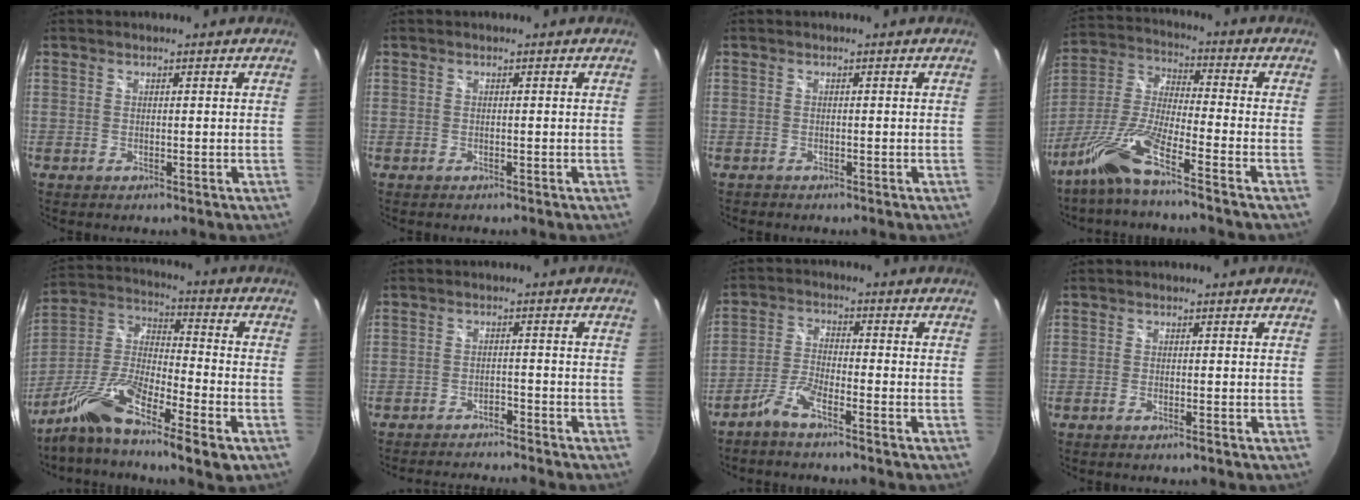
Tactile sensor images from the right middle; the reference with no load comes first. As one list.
[{"total": 0.5, "force": [-0.5, 0.2, 0.2], "torque": [-0.003, 0.000, -0.006]}, {"total": 0.9, "force": [-0.8, 0.4, 0.1], "torque": [-0.006, 0.002, -0.011]}, {"total": 10.5, "force": [-7.5, 0.1, 7.4], "torque": [-0.160, 0.001, -0.152]}, {"total": 15.0, "force": [-9.3, 2.6, 11.5], "torque": [-0.234, -0.017, -0.185]}, {"total": 8.2, "force": [-7.7, 0.5, 2.7], "torque": [-0.060, -0.003, -0.112]}, {"total": 4.4, "force": [-3.5, 0.6, 2.7], "torque": [-0.070, 0.007, -0.075]}, {"total": 1.0, "force": [-0.9, 0.0, 0.5], "torque": [-0.013, -0.001, -0.018]}]